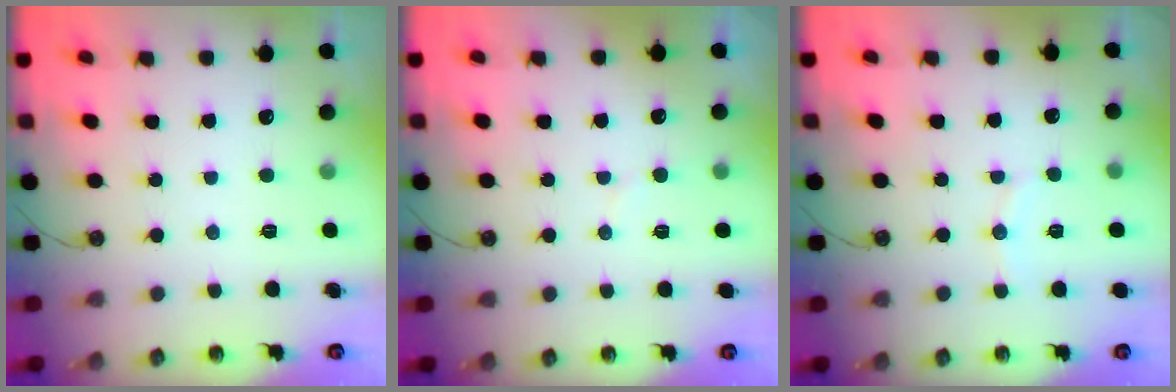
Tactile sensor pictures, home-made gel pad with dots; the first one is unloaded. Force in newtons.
{"total": 4.1, "press": 4.0, "slide": 0.4}
{"total": 4.9, "press": 4.8, "slide": 0.9}